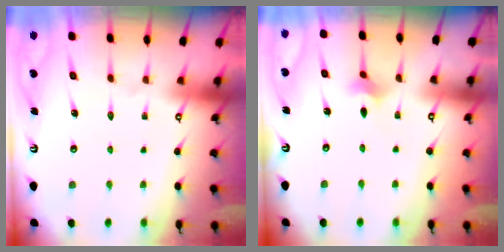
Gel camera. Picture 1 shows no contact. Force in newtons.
{"total": 1.9, "press": 1.8, "slide": 0.5}